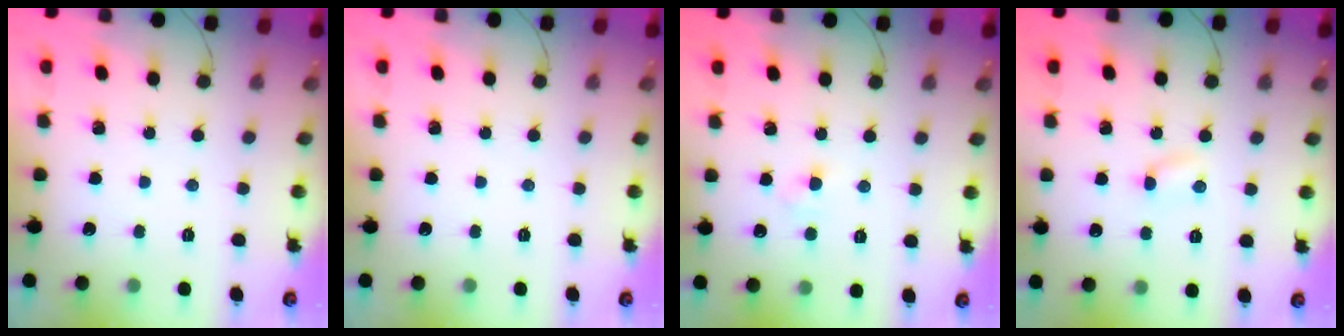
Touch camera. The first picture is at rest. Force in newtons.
{"total": 0.0}
{"total": 2.8, "press": 2.6, "slide": 0.9}
{"total": 2.7, "press": 2.6, "slide": 0.8}